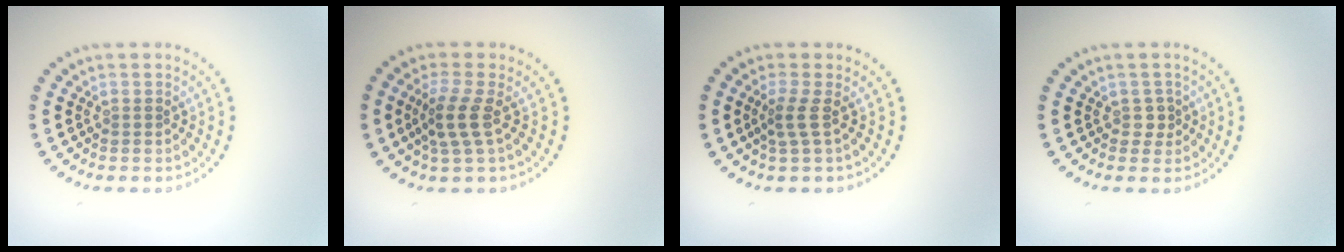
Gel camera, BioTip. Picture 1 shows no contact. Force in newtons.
{"total": 2.8, "press": 2.4, "slide": 1.4}
{"total": 1.8, "press": 1.2, "slide": 1.3}
{"total": 1.0, "press": 0.9, "slide": 0.5}